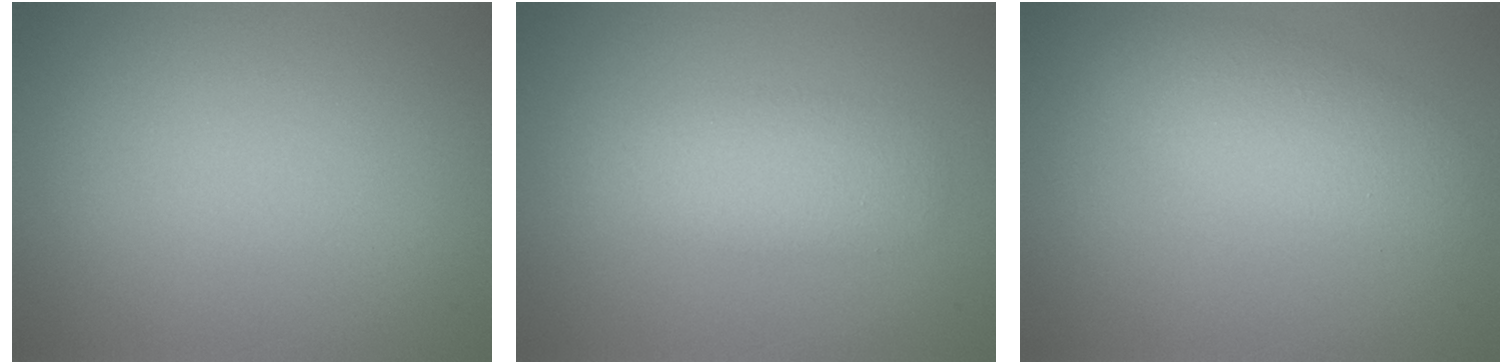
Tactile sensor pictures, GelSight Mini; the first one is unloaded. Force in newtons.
{"total": 2.8, "press": 2.8, "slide": 0.1}
{"total": 3.5, "press": 3.5, "slide": 0.2}